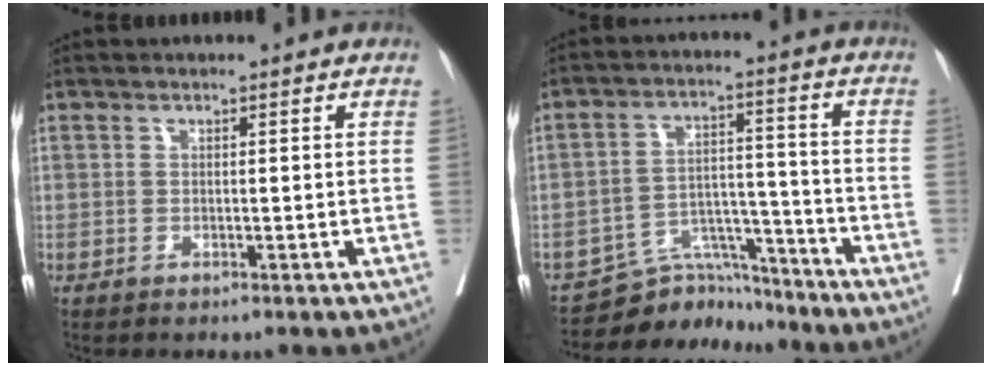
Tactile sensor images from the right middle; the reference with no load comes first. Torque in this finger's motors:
{"motor_torque": [0.28, -0.54, -0.03, -0.03]}